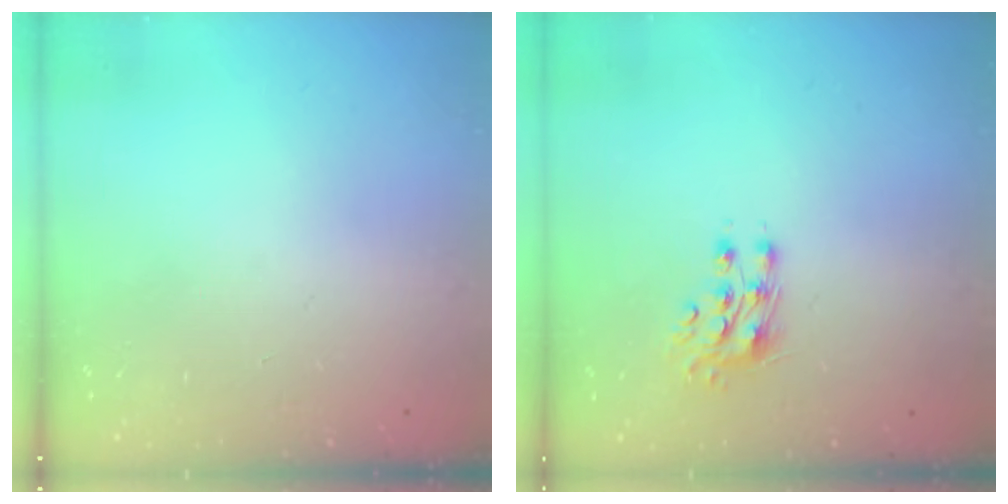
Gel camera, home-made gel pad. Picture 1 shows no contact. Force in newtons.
{"total": 7.8, "press": 7.7, "slide": 0.8}